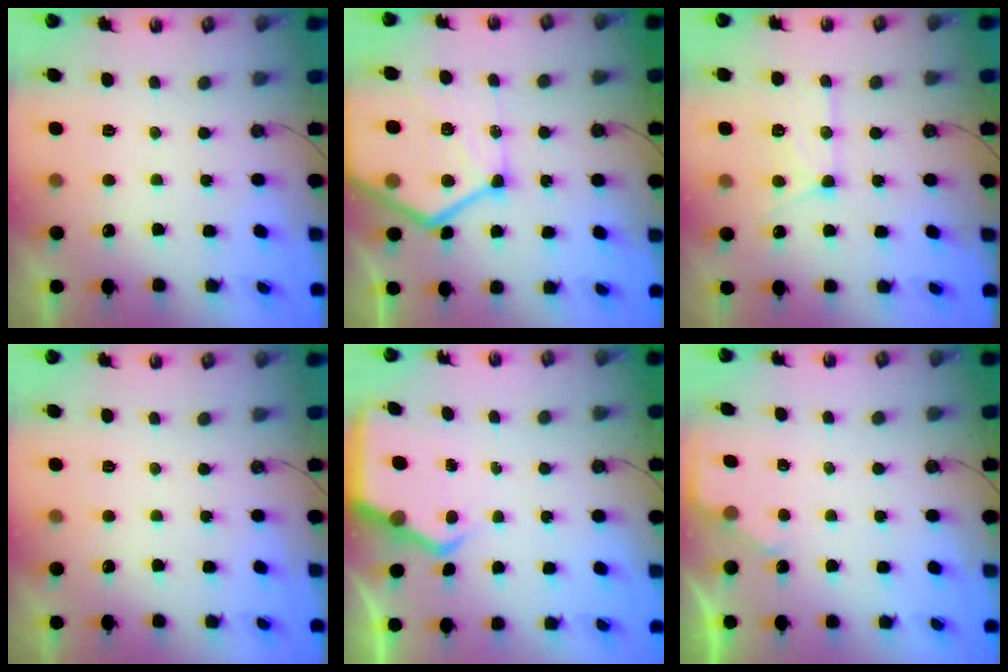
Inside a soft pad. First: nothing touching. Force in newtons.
{"total": 23.1, "press": 23.1, "slide": 1.8}
{"total": 12.8, "press": 12.8, "slide": 1.4}
{"total": 0.0}
{"total": 5.1, "press": 5.1, "slide": 0.5}
{"total": 1.9, "press": 1.9, "slide": 0.3}